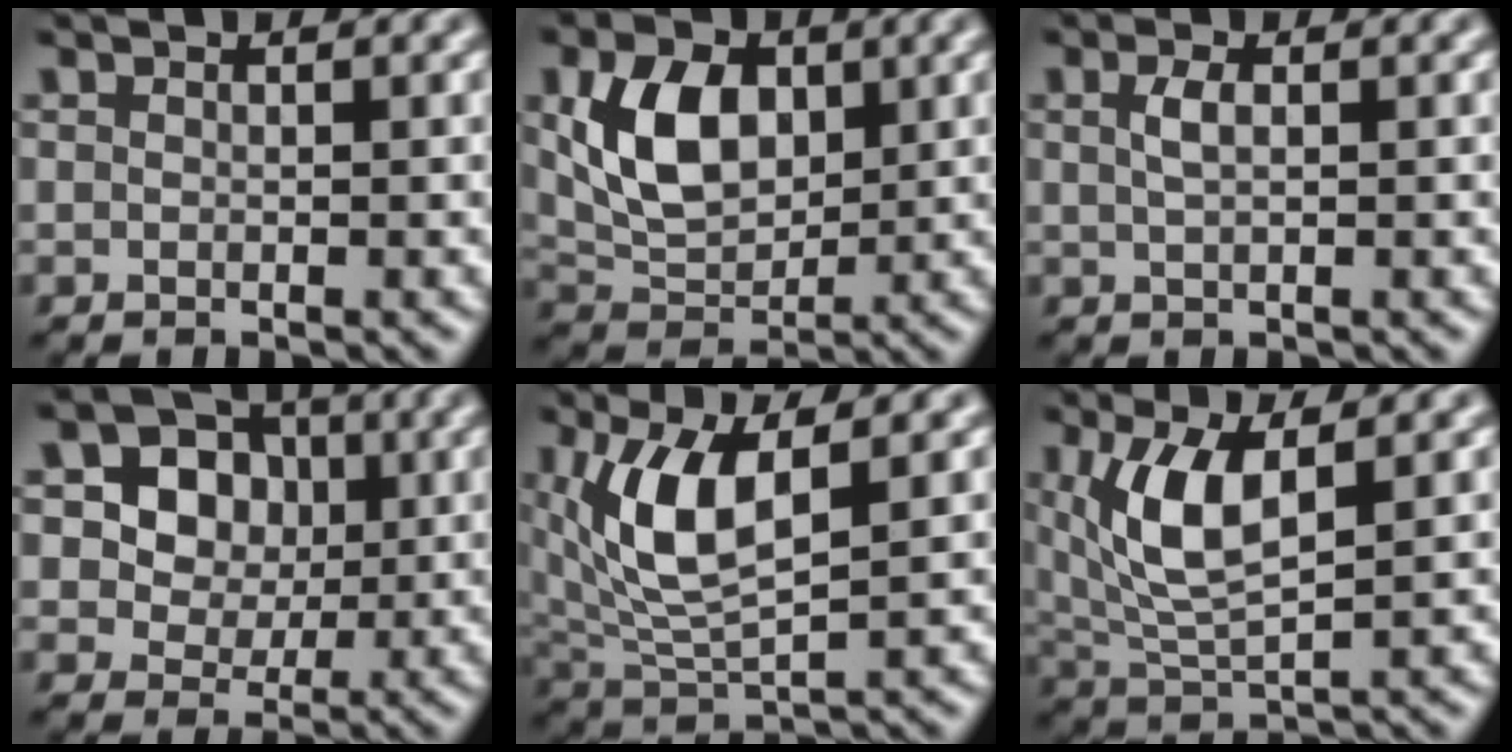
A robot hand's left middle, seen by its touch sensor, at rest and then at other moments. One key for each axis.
{"total": 6.5, "fx": 1.6, "fy": 4.4, "fz": 4.6, "tx": -0.096, "ty": 0.002, "tz": 0.031}
{"total": 1.5, "fx": 0.4, "fy": 0.5, "fz": 1.3, "tx": -0.031, "ty": 0.004, "tz": 0.008}
{"total": 8.4, "fx": 2.9, "fy": 6.9, "fz": 3.8, "tx": -0.077, "ty": 0.023, "tz": 0.040}
{"total": 6.7, "fx": 2.0, "fy": 2.8, "fz": 5.8, "tx": -0.131, "ty": -0.005, "tz": 0.043}
{"total": 5.8, "fx": 1.9, "fy": 2.3, "fz": 5.1, "tx": -0.114, "ty": -0.005, "tz": 0.043}